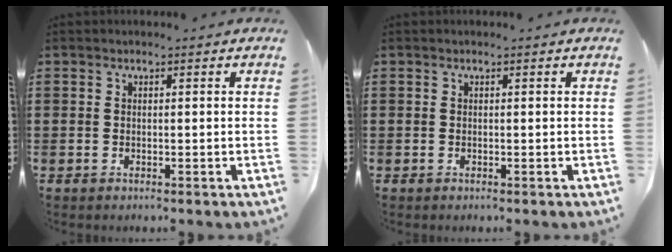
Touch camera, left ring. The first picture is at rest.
{"total": 0.0}